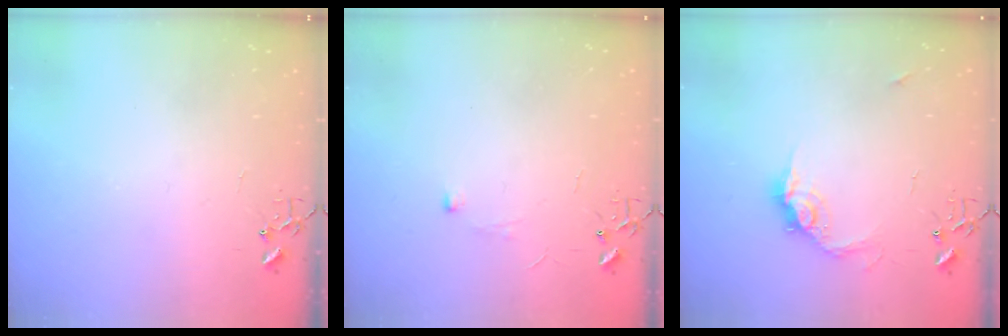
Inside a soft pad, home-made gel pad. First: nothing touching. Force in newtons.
{"total": 5.1, "press": 5.0, "slide": 0.6}
{"total": 11.3, "press": 11.2, "slide": 0.7}